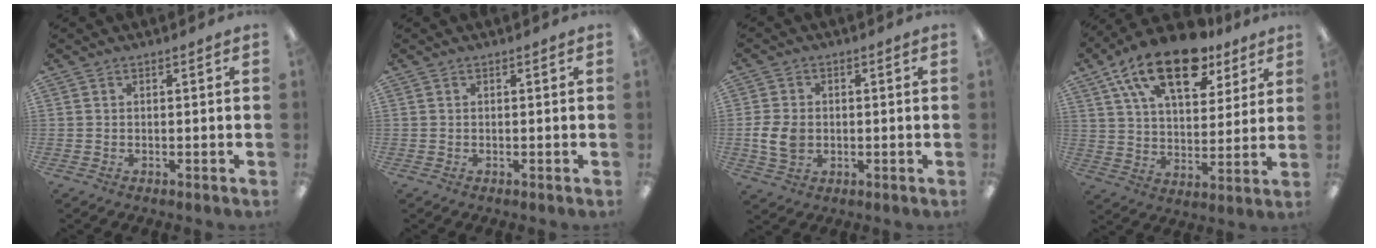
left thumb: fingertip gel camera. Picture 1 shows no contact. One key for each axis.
{"total": 0.0}
{"total": 6.4, "fx": -0.6, "fy": 4.9, "fz": 4.1, "tx": -0.091, "ty": 0.005, "tz": -0.010}
{"total": 19.0, "fx": 11.8, "fy": 9.1, "fz": 11.8, "tx": -0.197, "ty": -0.046, "tz": 0.203}